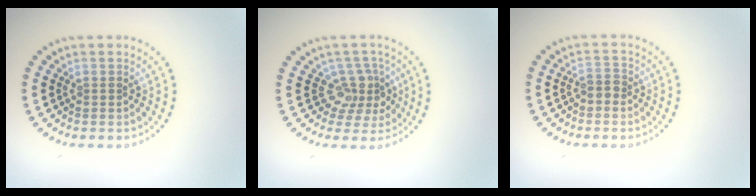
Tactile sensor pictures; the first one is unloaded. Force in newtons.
{"total": 3.0, "press": 2.2, "slide": 2.1}
{"total": 1.2, "press": 1.1, "slide": 0.5}